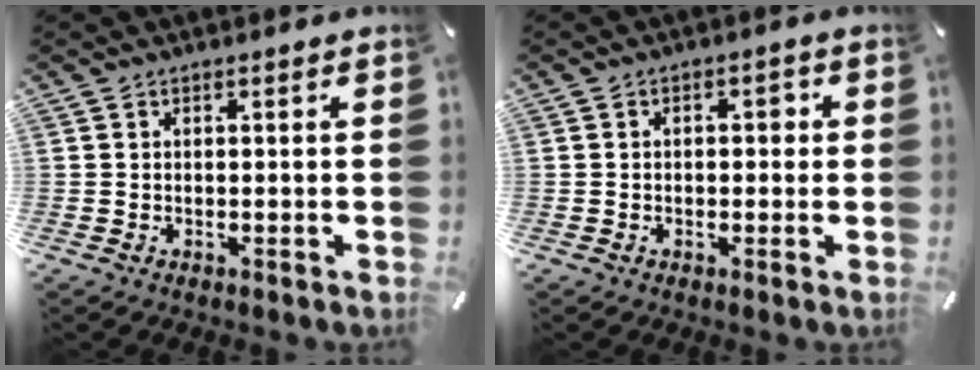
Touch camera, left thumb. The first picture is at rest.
{"total": 2.8, "force": [0.0, 1.9, 2.0], "torque": [-0.026, 0.005, -0.008]}